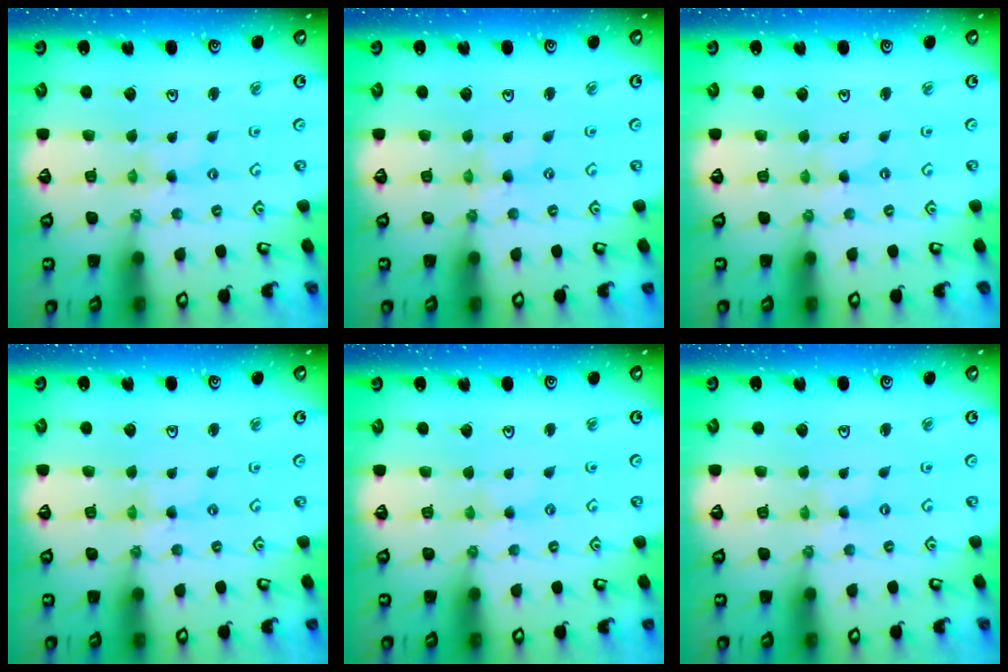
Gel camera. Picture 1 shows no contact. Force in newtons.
{"total": 0.0}
{"total": 0.0}
{"total": 0.0}
{"total": 1.7, "press": 1.6, "slide": 0.3}
{"total": 0.0}